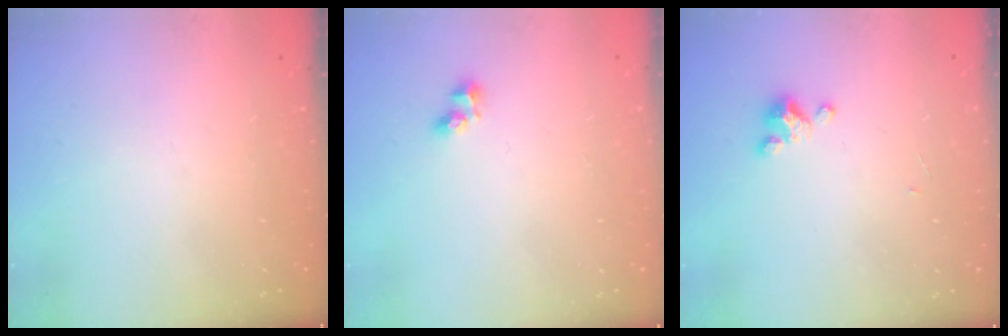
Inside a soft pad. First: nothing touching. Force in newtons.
{"total": 2.7, "press": 2.5, "slide": 1.0}
{"total": 2.3, "press": 2.2, "slide": 0.4}